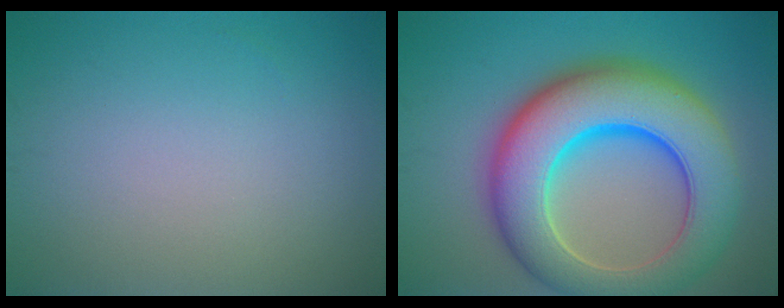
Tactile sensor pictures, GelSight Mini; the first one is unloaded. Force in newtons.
{"total": 12.5, "press": 12.5, "slide": 0.4}